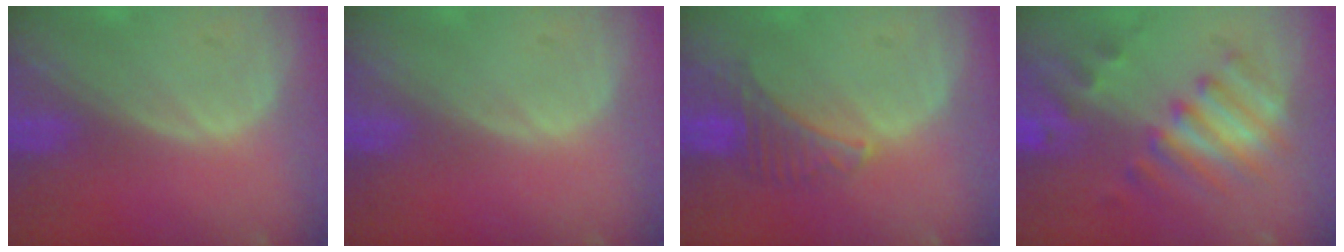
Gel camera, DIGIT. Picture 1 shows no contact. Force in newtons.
{"total": 0.0}
{"total": 4.8, "press": 4.8, "slide": 0.5}
{"total": 7.9, "press": 7.6, "slide": 2.1}